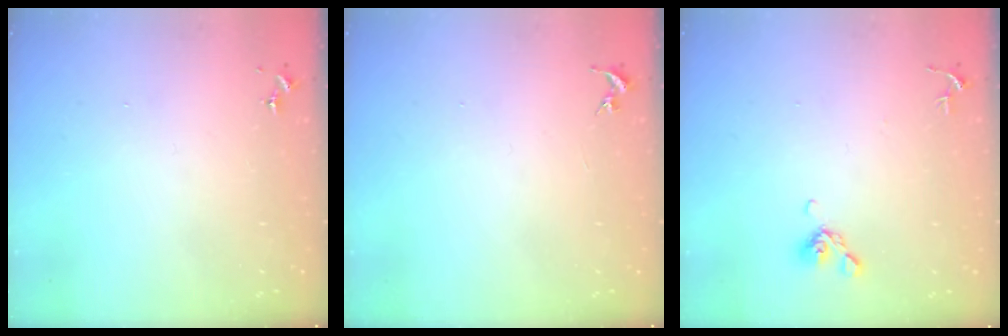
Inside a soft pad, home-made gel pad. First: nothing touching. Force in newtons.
{"total": 0.0}
{"total": 7.2, "press": 6.8, "slide": 2.4}